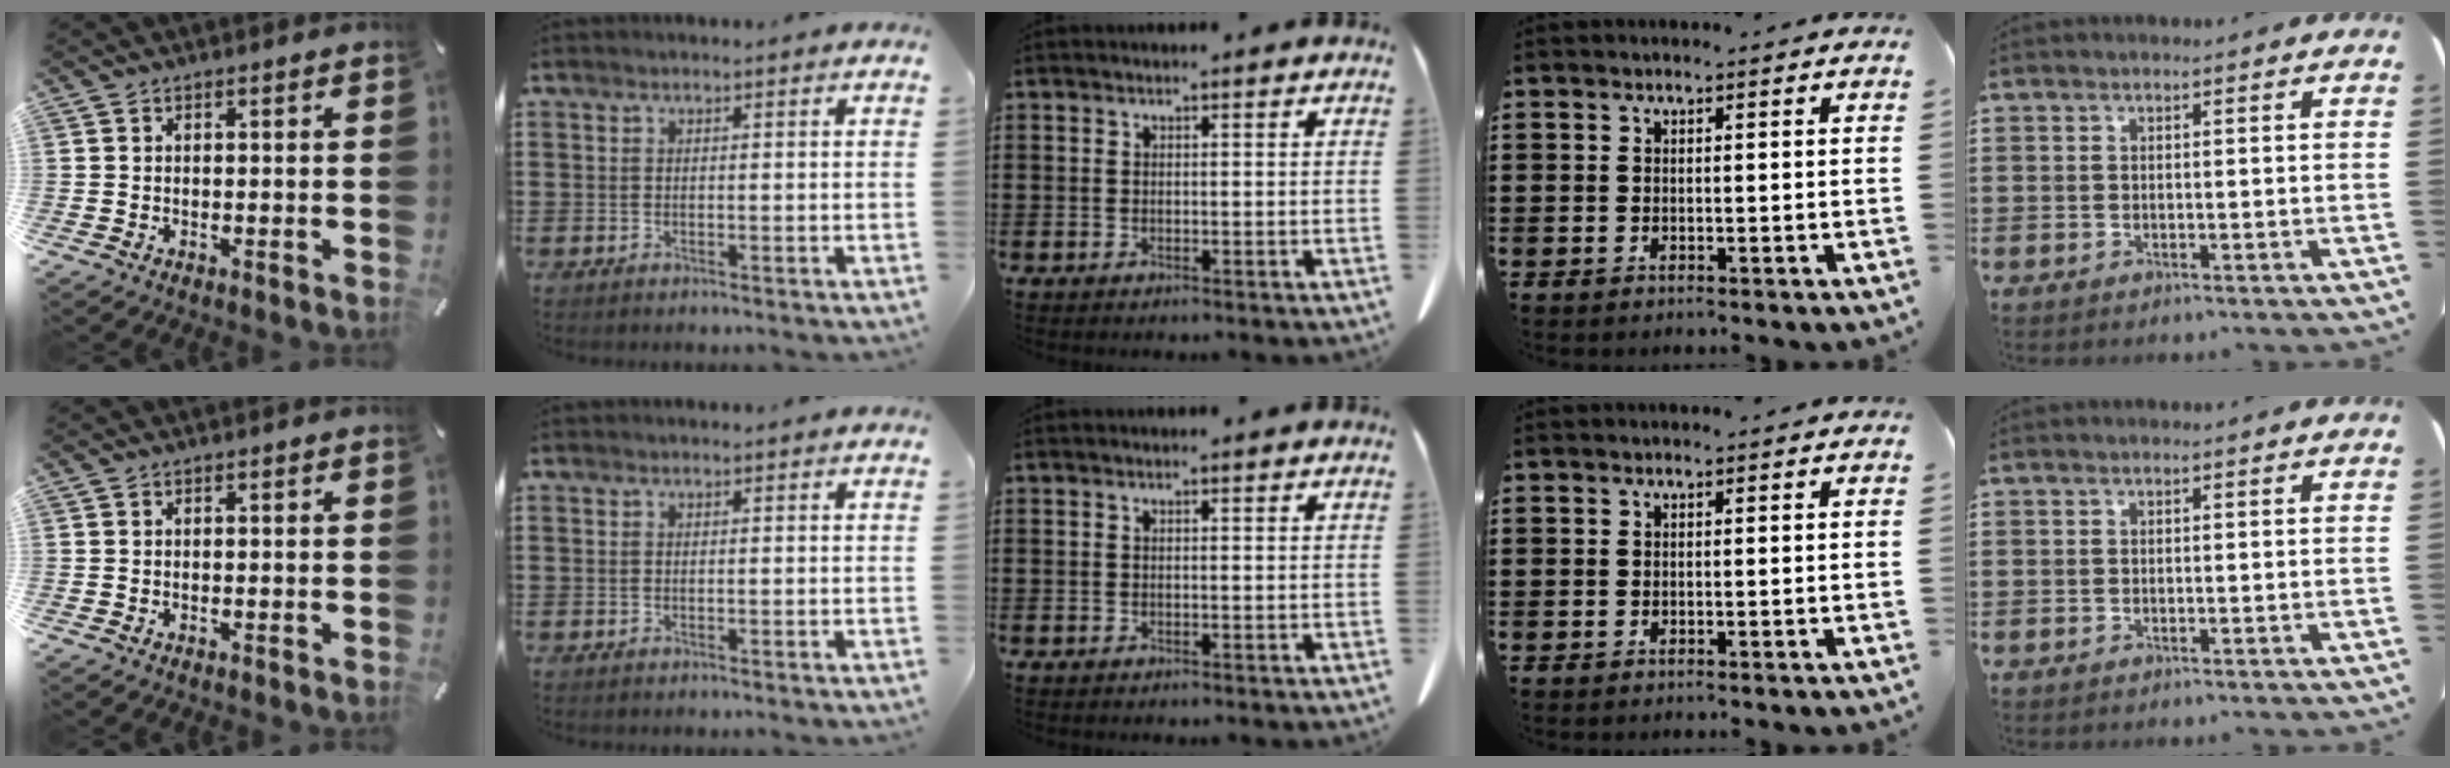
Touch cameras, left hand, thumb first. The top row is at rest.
{}